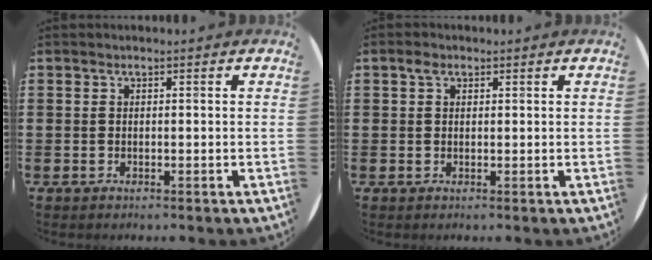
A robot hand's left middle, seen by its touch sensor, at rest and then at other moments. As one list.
[{"total": 1.3, "force": [0.7, 0.9, 0.7], "torque": [-0.006, 0.005, 0.011]}]